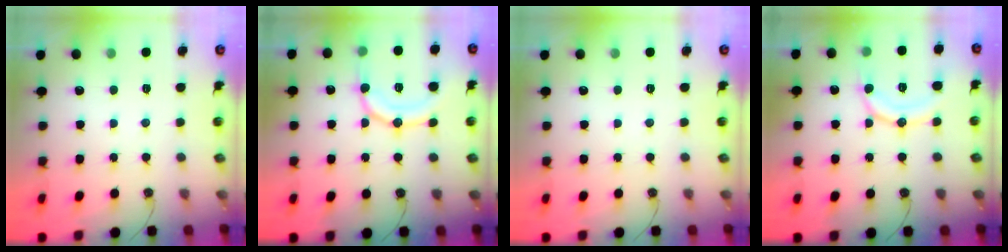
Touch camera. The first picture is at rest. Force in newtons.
{"total": 16.7, "press": 16.4, "slide": 2.8}
{"total": 0.0}
{"total": 12.3, "press": 12.2, "slide": 1.2}